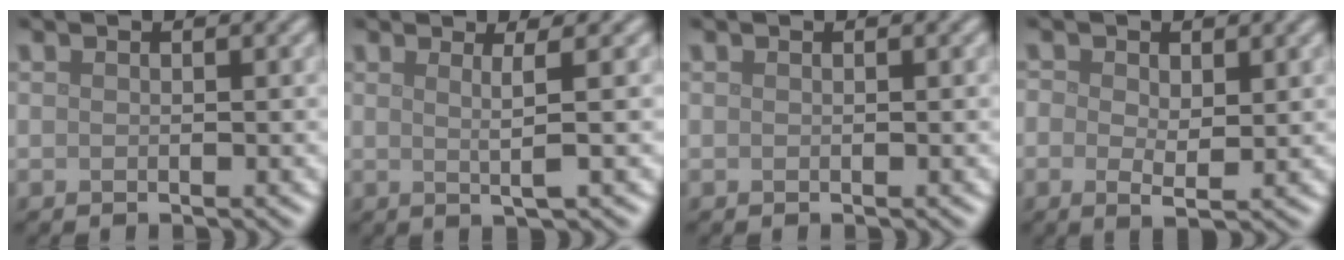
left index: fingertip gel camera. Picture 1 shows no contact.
{"total": 2.2, "force": [0.6, 0.4, 2.1], "torque": [-0.041, 0.000, 0.003]}
{"total": 0.0}
{"total": 2.2, "force": [0.5, 1.3, 1.7], "torque": [-0.034, -0.002, 0.008]}